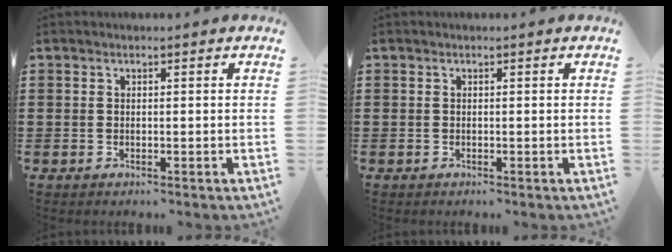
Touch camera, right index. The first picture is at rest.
{"total": 0.0}